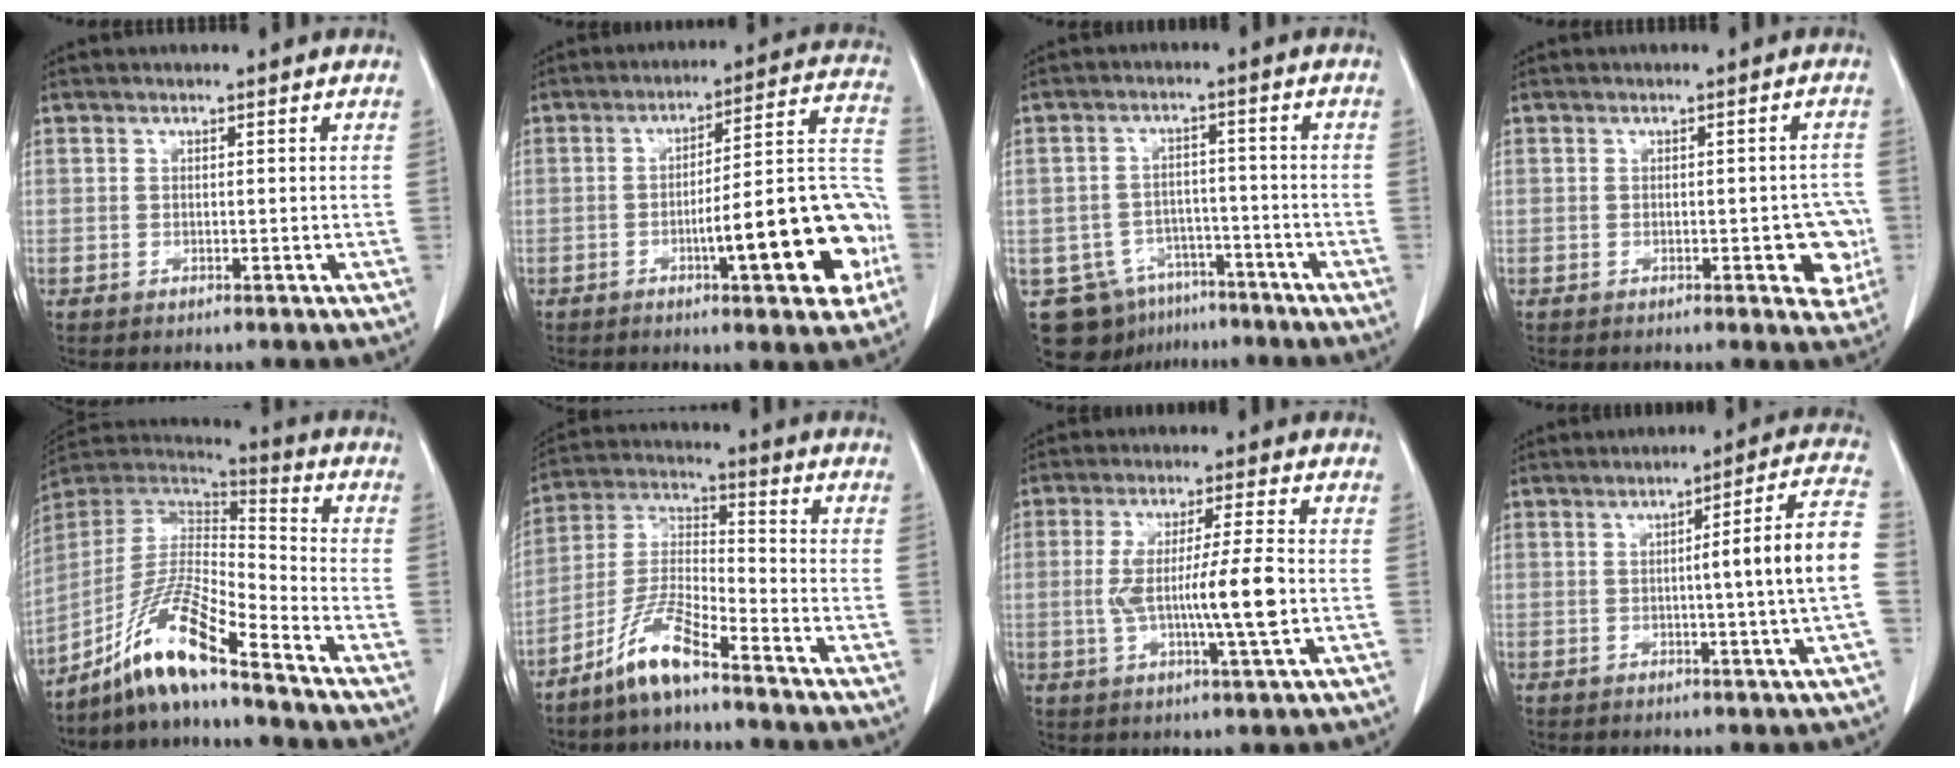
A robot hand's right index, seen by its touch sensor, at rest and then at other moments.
{"total": 17.3, "force": [-5.5, 2.9, 16.2], "torque": [-0.180, 0.032, -0.070]}
{"total": 10.0, "force": [-6.4, 7.2, 2.6], "torque": [-0.042, 0.020, -0.091]}
{"total": 5.6, "force": [-1.5, 2.2, 5.0], "torque": [-0.038, 0.008, -0.016]}
{"total": 13.3, "force": [-9.7, 0.6, 9.1], "torque": [-0.182, 0.003, -0.181]}
{"total": 9.1, "force": [-6.7, 1.2, 6.1], "torque": [-0.137, -0.007, -0.137]}
{"total": 10.3, "force": [-1.2, 0.0, 10.2], "torque": [-0.190, -0.001, -0.022]}
{"total": 10.3, "force": [-0.8, -1.2, 10.2], "torque": [-0.135, 0.011, -0.014]}